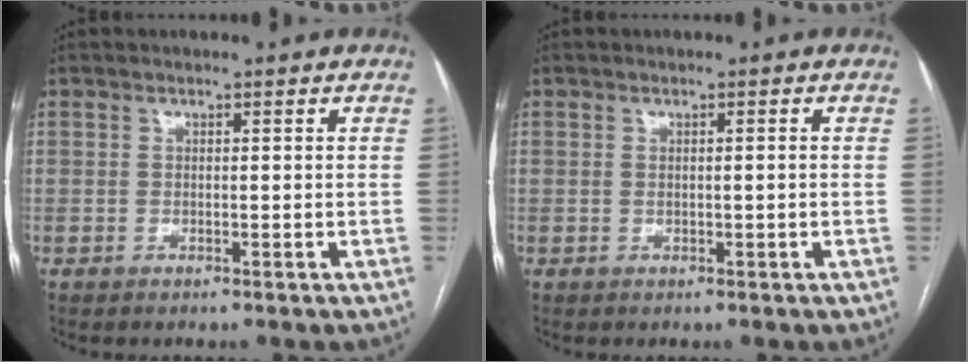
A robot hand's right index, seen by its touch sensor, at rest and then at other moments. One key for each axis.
{"total": 0.8, "fx": 0.0, "fy": 0.1, "fz": 0.8, "tx": -0.020, "ty": 0.001, "tz": 0.006}